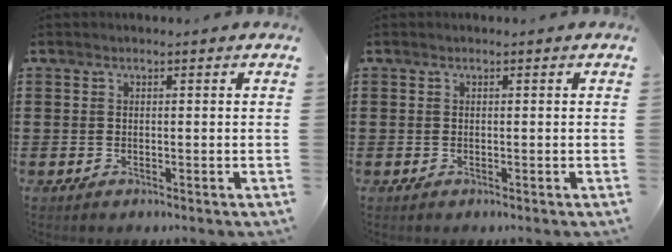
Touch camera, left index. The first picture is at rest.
{"total": 0.0}